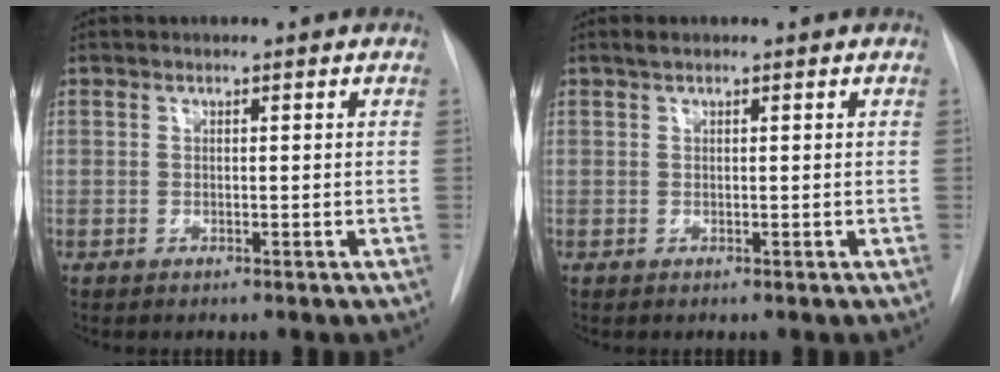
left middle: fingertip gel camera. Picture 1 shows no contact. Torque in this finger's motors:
{"motor_torque": [0.18, -0.14, -0.01, 0.00]}